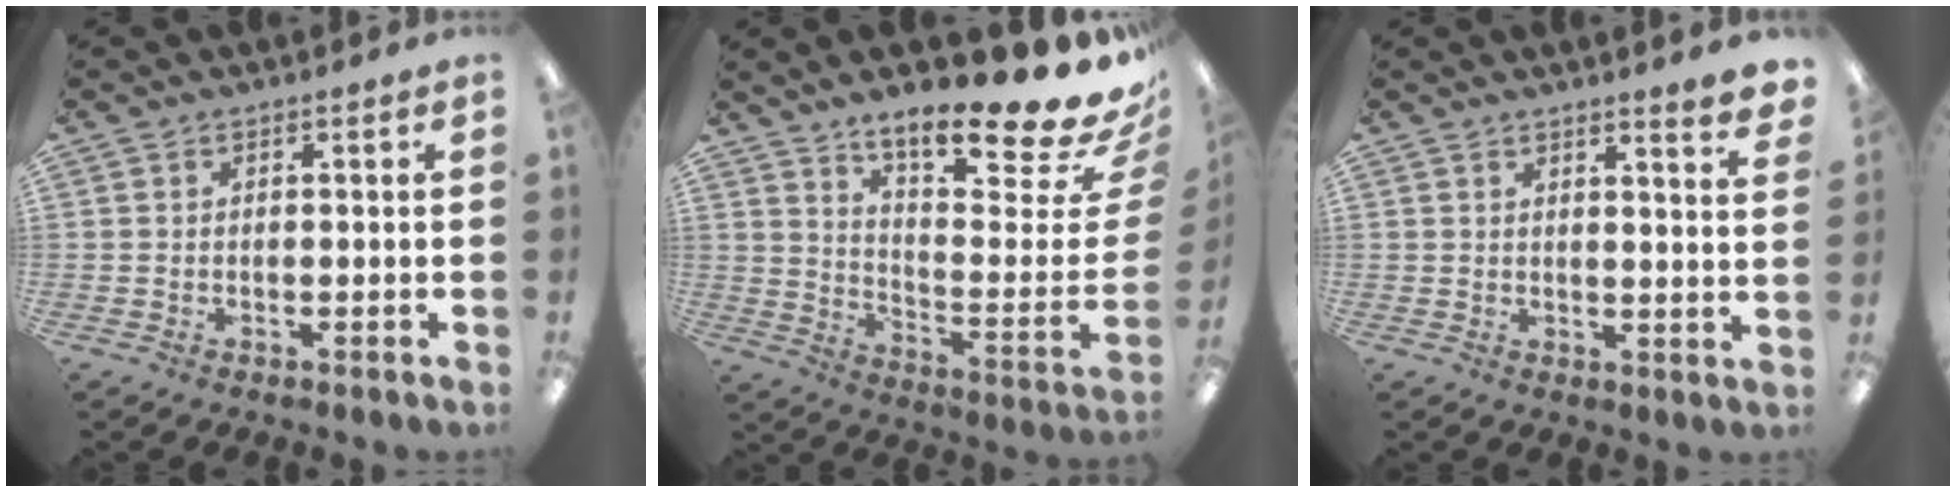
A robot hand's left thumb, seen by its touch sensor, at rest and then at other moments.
{"total": 20.1, "force": [15.8, 3.3, 12.0], "torque": [-0.151, -0.134, 0.244]}
{"total": 4.3, "force": [3.6, -0.2, 2.3], "torque": [-0.030, -0.029, 0.058]}